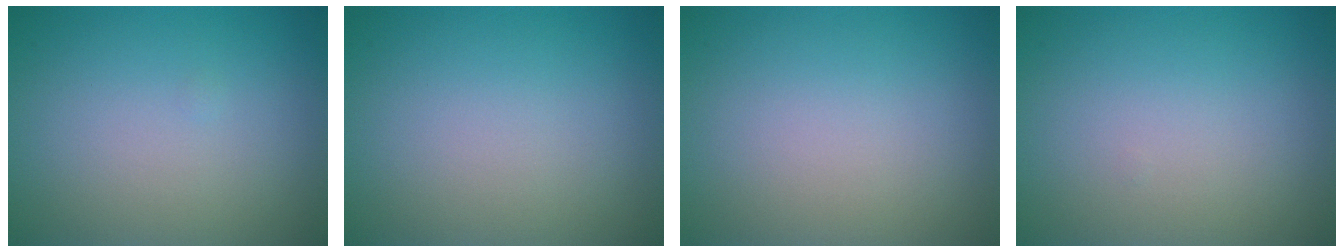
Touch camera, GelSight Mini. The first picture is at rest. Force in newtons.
{"total": 0.0}
{"total": 0.0}
{"total": 0.0}